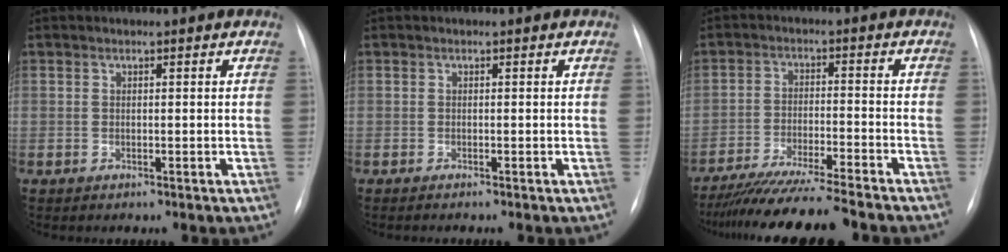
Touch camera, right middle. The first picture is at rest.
{"total": 1.5, "force": [-1.2, 0.0, 0.8], "torque": [-0.009, -0.003, -0.013]}
{"total": 15.2, "force": [-13.5, -0.5, 6.9], "torque": [-0.108, -0.032, -0.214]}